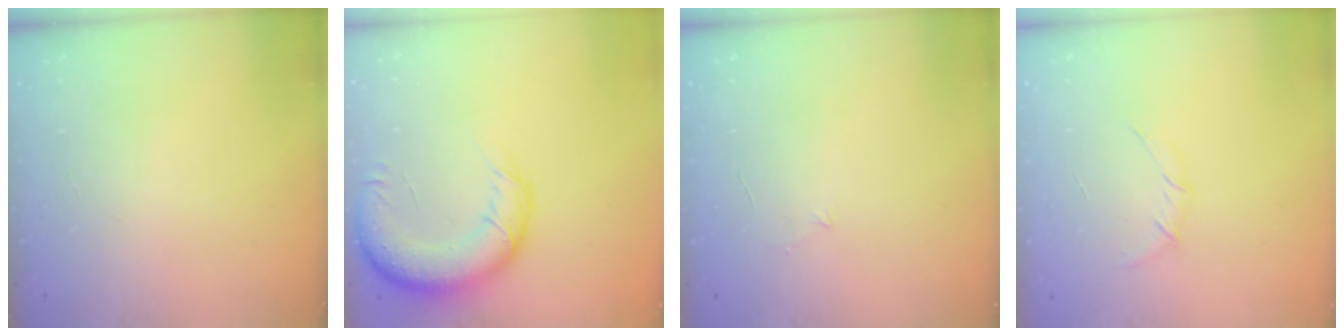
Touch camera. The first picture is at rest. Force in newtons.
{"total": 15.6, "press": 15.2, "slide": 3.6}
{"total": 3.9, "press": 3.8, "slide": 1.0}
{"total": 4.5, "press": 4.3, "slide": 1.3}